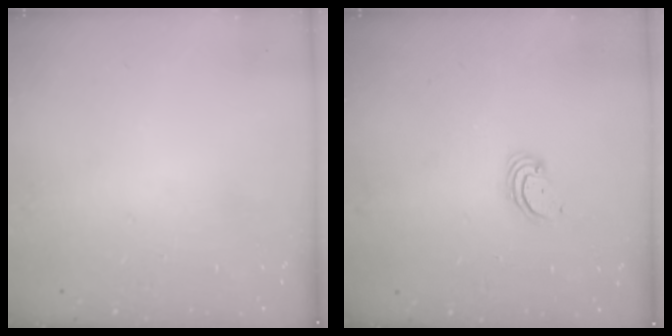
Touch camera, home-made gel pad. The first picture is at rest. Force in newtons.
{"total": 2.3, "press": 2.3, "slide": 0.2}